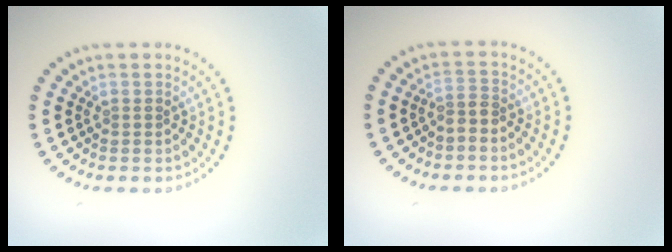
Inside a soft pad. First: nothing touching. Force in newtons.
{"total": 1.2, "press": 0.7, "slide": 0.9}